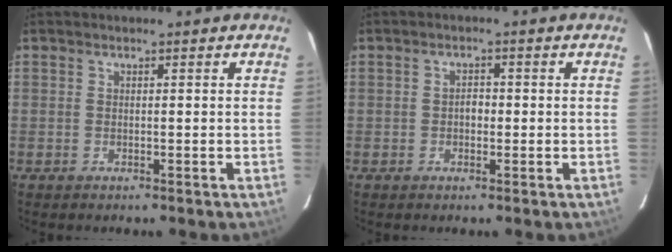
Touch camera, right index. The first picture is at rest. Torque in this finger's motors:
{"motor_torque": [0.33, -0.12, 0.10, 0.03]}